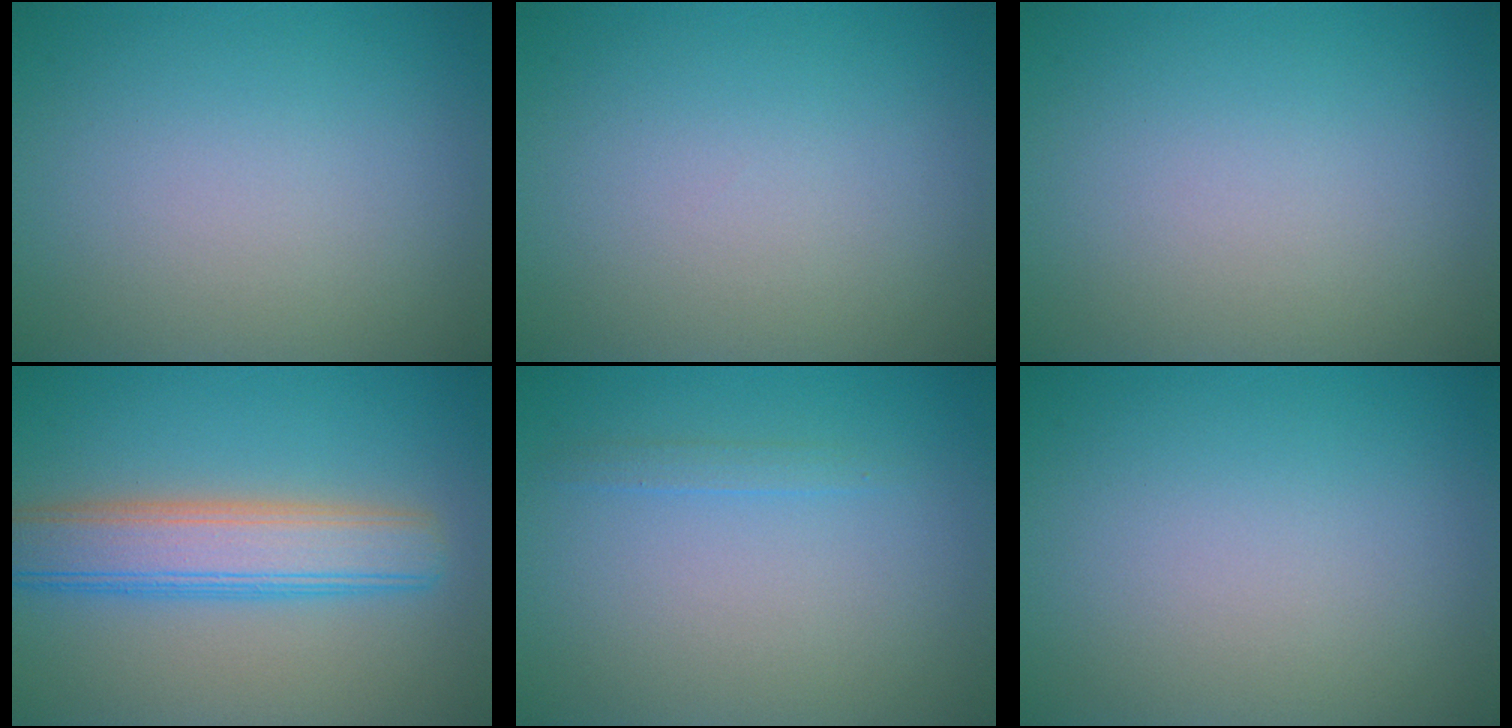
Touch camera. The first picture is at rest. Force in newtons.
{"total": 0.0}
{"total": 0.0}
{"total": 6.1, "press": 6.1, "slide": 0.2}
{"total": 0.9, "press": 0.9, "slide": 0.1}
{"total": 0.0}